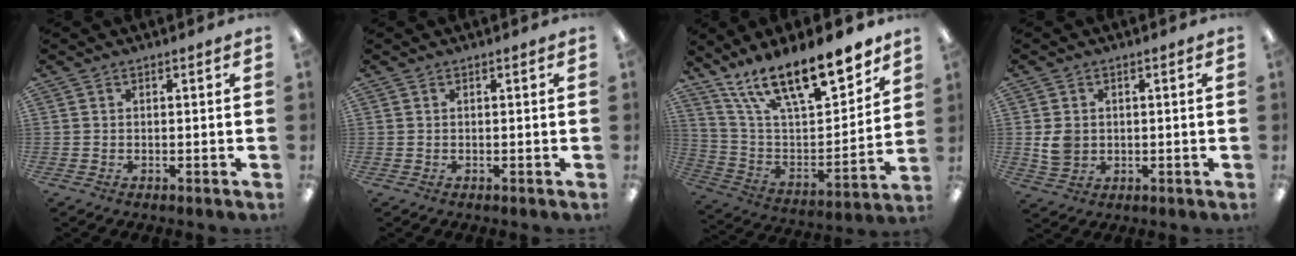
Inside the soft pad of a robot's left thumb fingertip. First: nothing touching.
{"total": 0.0}
{"total": 20.5, "force": [16.0, 6.5, 11.1], "torque": [-0.192, -0.104, 0.278]}
{"total": 5.0, "force": [0.3, 4.3, 2.6], "torque": [-0.040, 0.001, 0.006]}